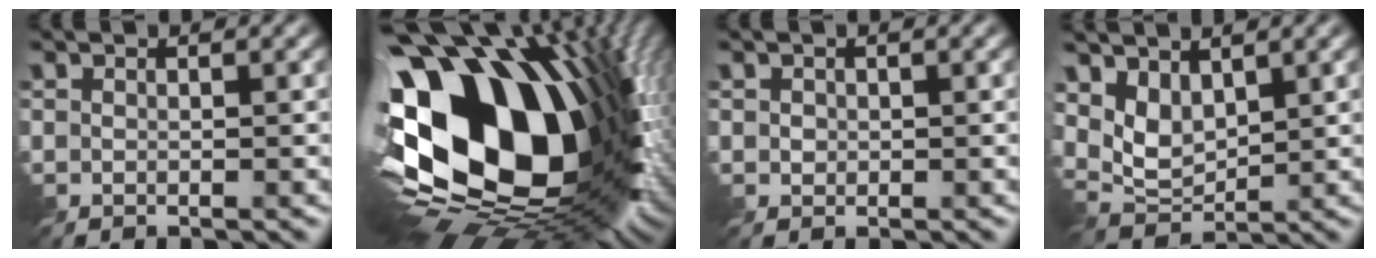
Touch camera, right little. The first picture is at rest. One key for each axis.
{"total": 21.8, "fx": 0.5, "fy": 12.0, "fz": 18.1, "tx": -0.317, "ty": -0.065, "tz": 0.021}
{"total": 0.7, "fx": 0.1, "fy": 0.7, "fz": 0.1, "tx": -0.003, "ty": -0.001, "tz": 0.001}
{"total": 4.4, "fx": 2.1, "fy": 2.5, "fz": 2.9, "tx": -0.065, "ty": -0.007, "tz": 0.036}